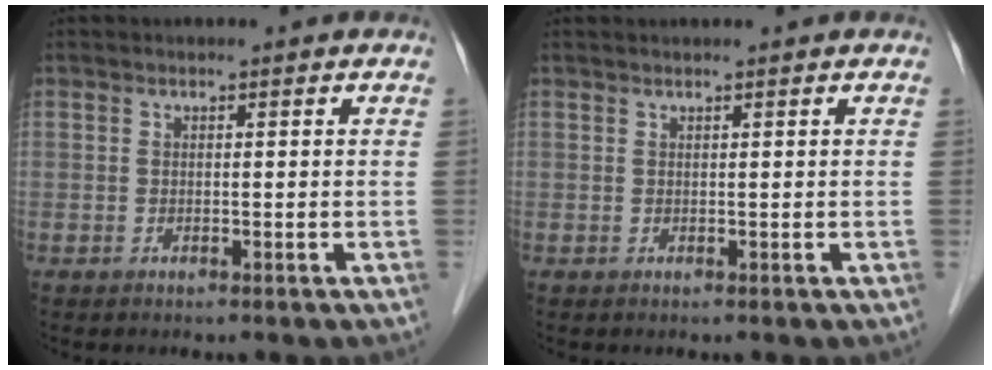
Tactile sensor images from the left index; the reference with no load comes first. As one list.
[{"total": 1.2, "force": [1.1, -0.1, 0.6], "torque": [-0.007, 0.018, 0.024]}]